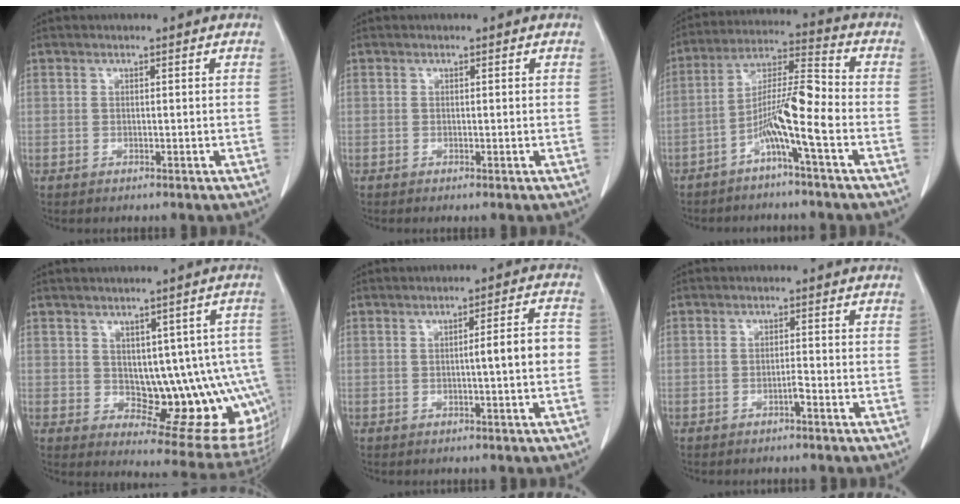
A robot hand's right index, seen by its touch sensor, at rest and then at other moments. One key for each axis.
{"total": 0.0}
{"total": 9.3, "fx": -4.2, "fy": -0.4, "fz": 8.3, "tx": -0.160, "ty": 0.017, "tz": -0.082}
{"total": 13.6, "fx": -0.4, "fy": 5.8, "fz": 12.3, "tx": -0.119, "ty": 0.008, "tz": 0.014}
{"total": 5.3, "fx": -0.7, "fy": 0.1, "fz": 5.2, "tx": -0.071, "ty": 0.012, "tz": -0.010}
{"total": 1.1, "fx": -0.8, "fy": 0.0, "fz": 0.8, "tx": -0.017, "ty": 0.001, "tz": -0.015}